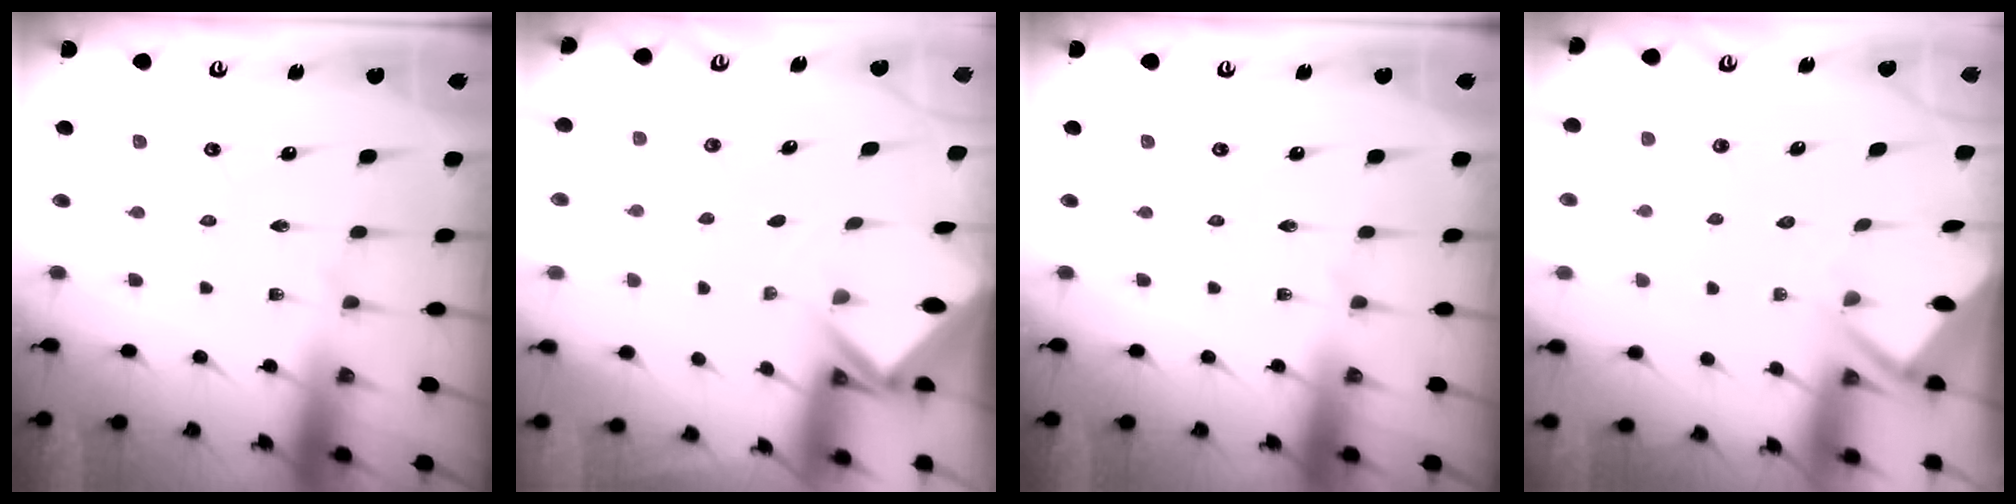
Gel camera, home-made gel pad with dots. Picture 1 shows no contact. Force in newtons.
{"total": 2.7, "press": 2.7, "slide": 0.2}
{"total": 0.0}
{"total": 3.4, "press": 3.4, "slide": 0.3}